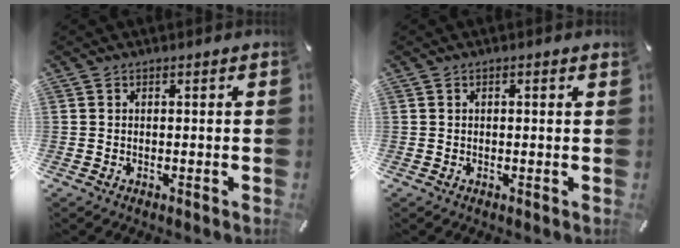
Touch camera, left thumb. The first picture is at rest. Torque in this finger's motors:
{"motor_torque": [0.11, -0.40, -0.10, 0.27, -0.01]}